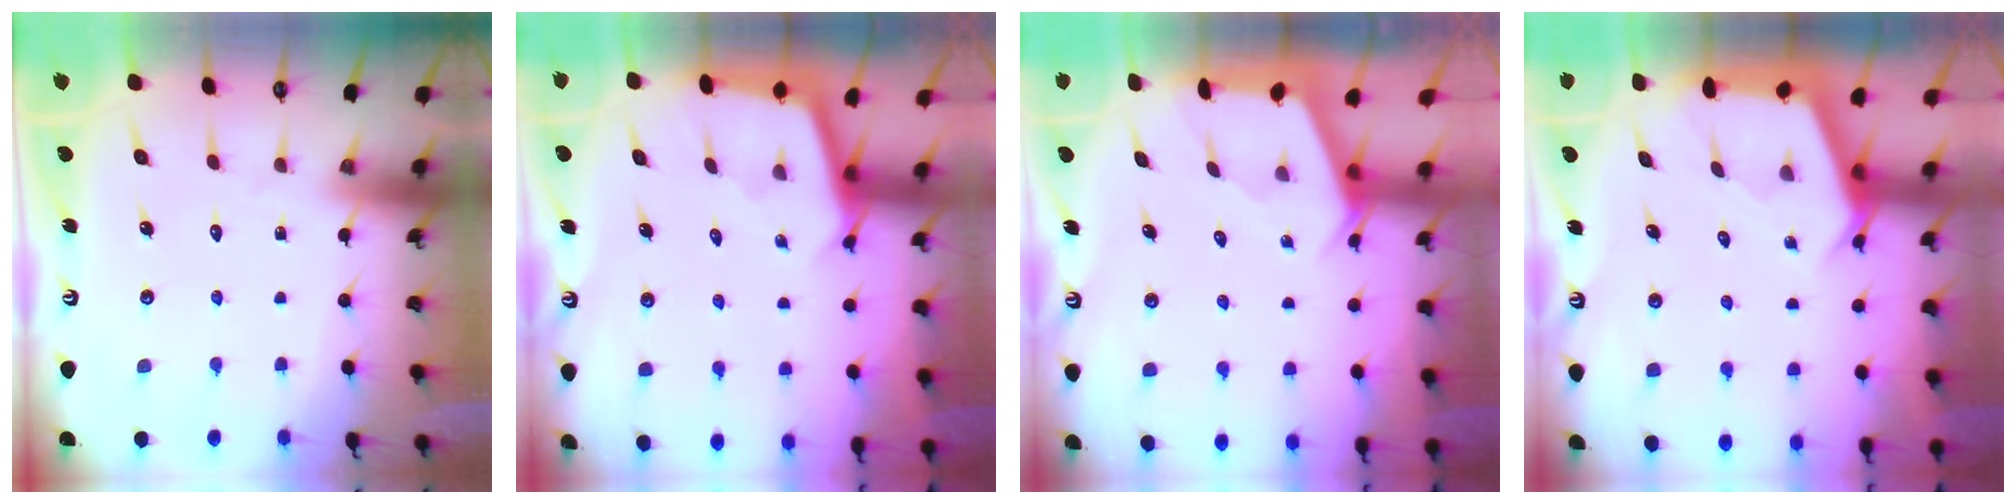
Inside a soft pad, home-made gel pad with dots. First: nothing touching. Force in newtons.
{"total": 2.5, "press": 2.5, "slide": 0.2}
{"total": 2.4, "press": 2.3, "slide": 0.3}
{"total": 2.8, "press": 2.8, "slide": 0.2}